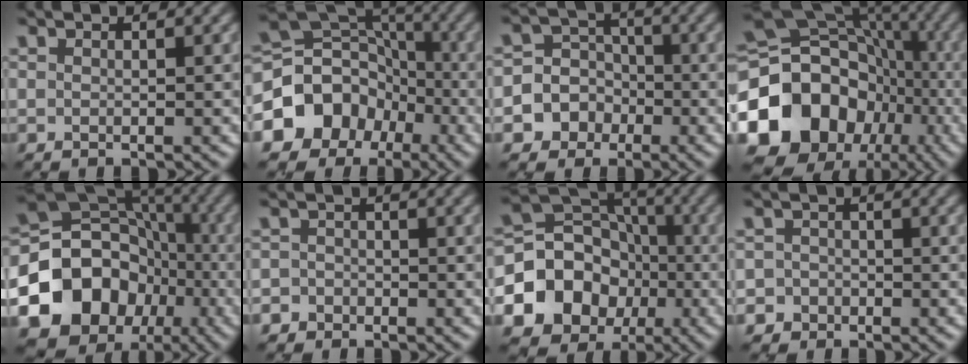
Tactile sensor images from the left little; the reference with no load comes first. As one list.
[{"total": 10.2, "force": [-4.1, 8.6, 3.7], "torque": [-0.082, 0.014, -0.087]}, {"total": 7.5, "force": [-3.0, 6.8, 1.0], "torque": [-0.010, 0.007, -0.076]}, {"total": 18.8, "force": [-6.0, 15.5, 8.8], "torque": [-0.201, -0.001, -0.115]}, {"total": 15.3, "force": [-5.2, 12.8, 6.6], "torque": [-0.141, -0.007, -0.100]}, {"total": 2.1, "force": [-1.2, 1.7, 0.1], "torque": [0.026, 0.008, -0.031]}, {"total": 10.9, "force": [-3.0, 9.4, 4.6], "torque": [-0.082, -0.005, -0.075]}, {"total": 2.7, "force": [-1.4, 2.3, 0.0], "torque": [0.033, 0.006, -0.033]}]